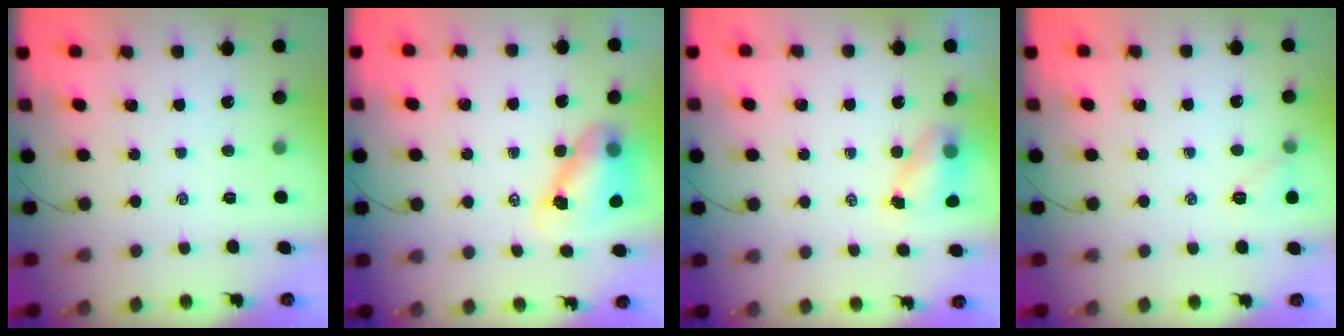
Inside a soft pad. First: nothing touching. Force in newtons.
{"total": 8.4, "press": 8.2, "slide": 1.9}
{"total": 5.0, "press": 5.0, "slide": 0.6}
{"total": 5.6, "press": 5.4, "slide": 1.4}